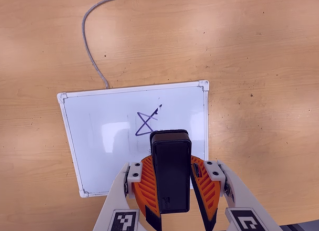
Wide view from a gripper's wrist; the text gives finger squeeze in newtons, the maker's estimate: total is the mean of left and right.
{"total": 9.8, "left": 10.1, "right": 9.6}